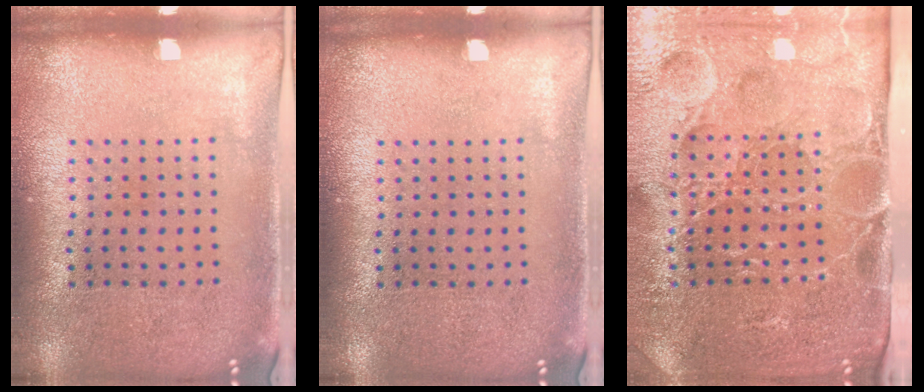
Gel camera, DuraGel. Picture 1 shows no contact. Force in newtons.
{"total": 0.0}
{"total": 4.8, "press": 4.1, "slide": 2.4}